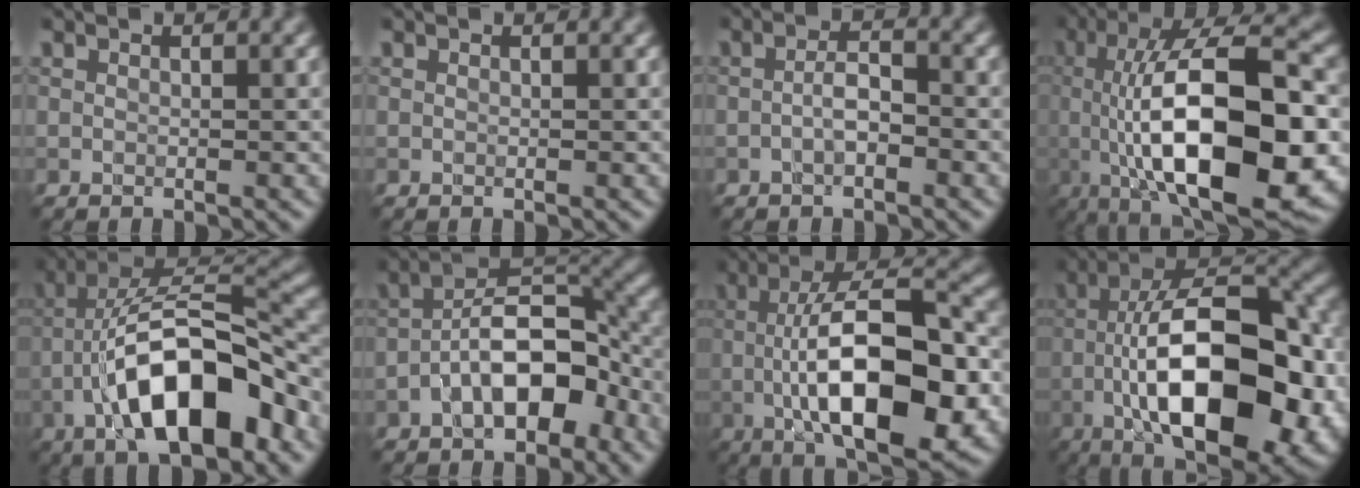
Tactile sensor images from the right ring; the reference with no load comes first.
{"total": 0.0}
{"total": 1.9, "force": [-1.1, 0.7, 1.5], "torque": [-0.031, 0.005, -0.023]}
{"total": 17.0, "force": [-2.1, 6.6, 15.6], "torque": [-0.249, 0.012, -0.026]}
{"total": 12.2, "force": [-5.4, 4.6, 10.0], "torque": [-0.168, 0.021, -0.090]}
{"total": 8.3, "force": [-3.4, 4.1, 6.3], "torque": [-0.096, 0.021, -0.065]}
{"total": 14.0, "force": [-2.5, 5.0, 12.8], "torque": [-0.203, 0.000, -0.044]}
{"total": 16.9, "force": [-4.7, 7.1, 14.6], "torque": [-0.213, 0.023, -0.072]}